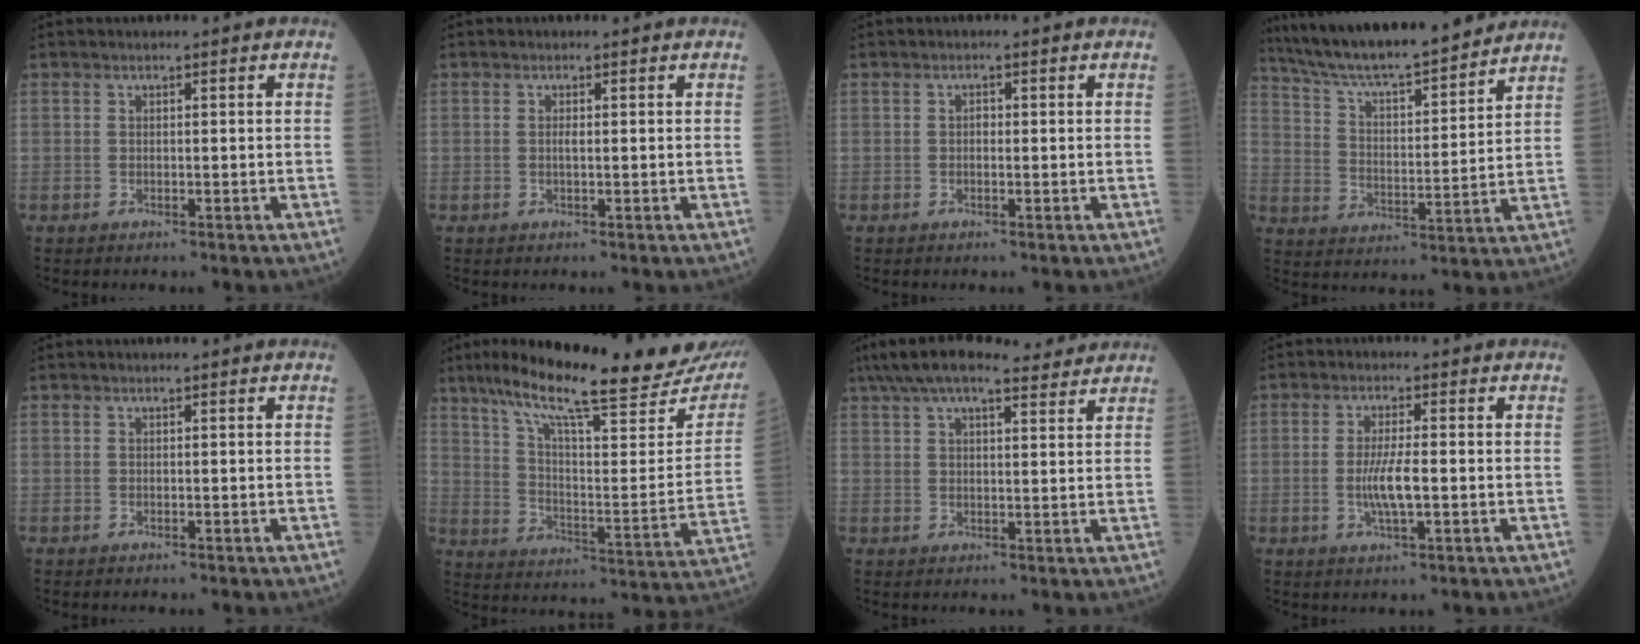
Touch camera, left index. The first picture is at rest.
{"total": 0.7, "force": [0.0, 0.1, 0.7], "torque": [-0.016, -0.001, 0.000]}
{"total": 0.8, "force": [0.0, 0.5, 0.6], "torque": [-0.010, 0.002, -0.003]}
{"total": 18.7, "force": [16.8, 1.4, 8.2], "torque": [-0.146, 0.013, 0.270]}
{"total": 0.0}
{"total": 27.0, "force": [21.8, 3.1, 15.5], "torque": [-0.248, -0.036, 0.300]}
{"total": 13.7, "force": [11.8, 2.9, 6.3], "torque": [-0.118, 0.050, 0.176]}
{"total": 5.1, "force": [-0.8, 0.7, 5.0], "torque": [-0.104, -0.007, -0.016]}